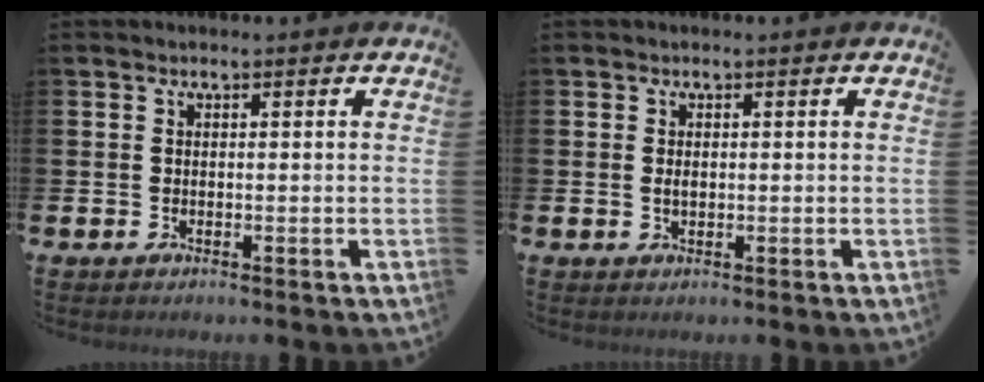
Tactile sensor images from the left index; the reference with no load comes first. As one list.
[{"total": 0.8, "force": [0.1, 0.5, 0.6], "torque": [-0.012, 0.003, 0.001]}]